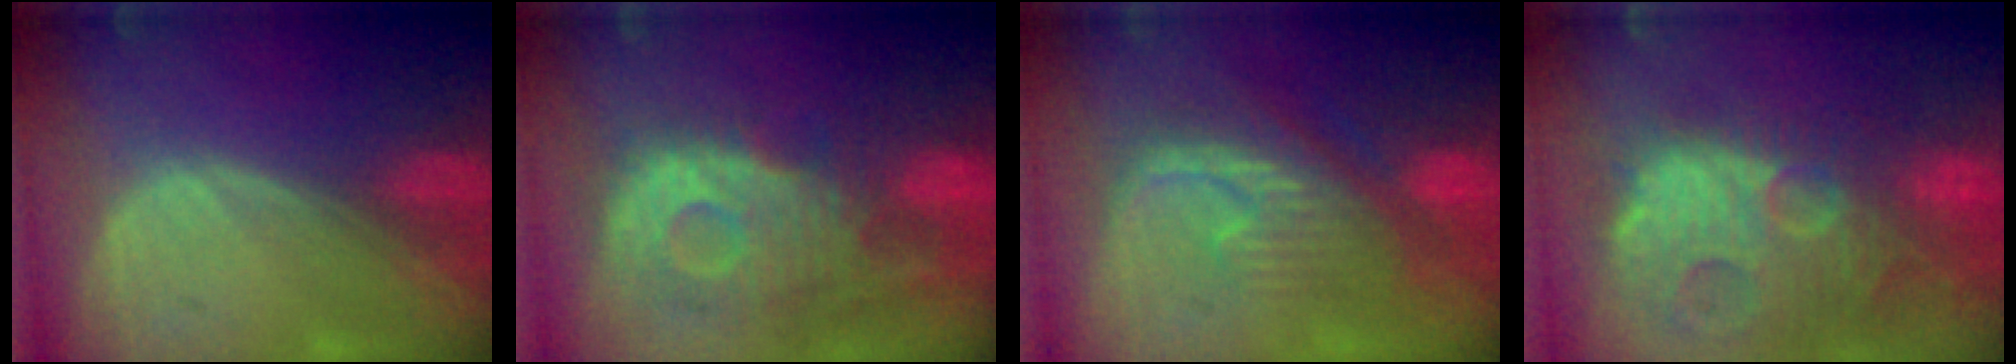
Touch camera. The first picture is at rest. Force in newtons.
{"total": 11.8, "press": 10.6, "slide": 5.1}
{"total": 8.7, "press": 8.5, "slide": 1.8}
{"total": 14.8, "press": 12.7, "slide": 7.6}